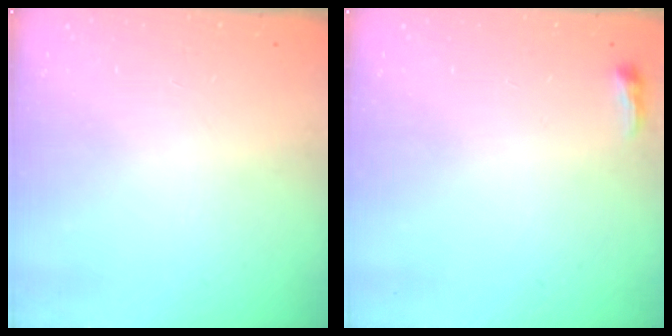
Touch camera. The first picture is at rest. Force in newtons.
{"total": 3.4, "press": 3.3, "slide": 0.8}